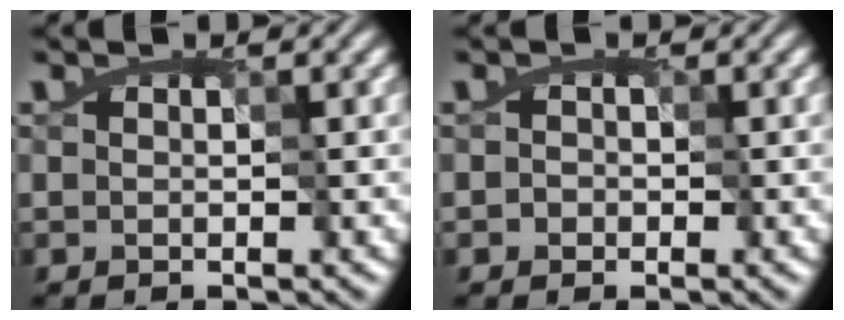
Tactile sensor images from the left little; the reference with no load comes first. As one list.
[{"total": 1.2, "force": [-0.7, 0.9, 0.2], "torque": [-0.005, 0.003, -0.011]}]